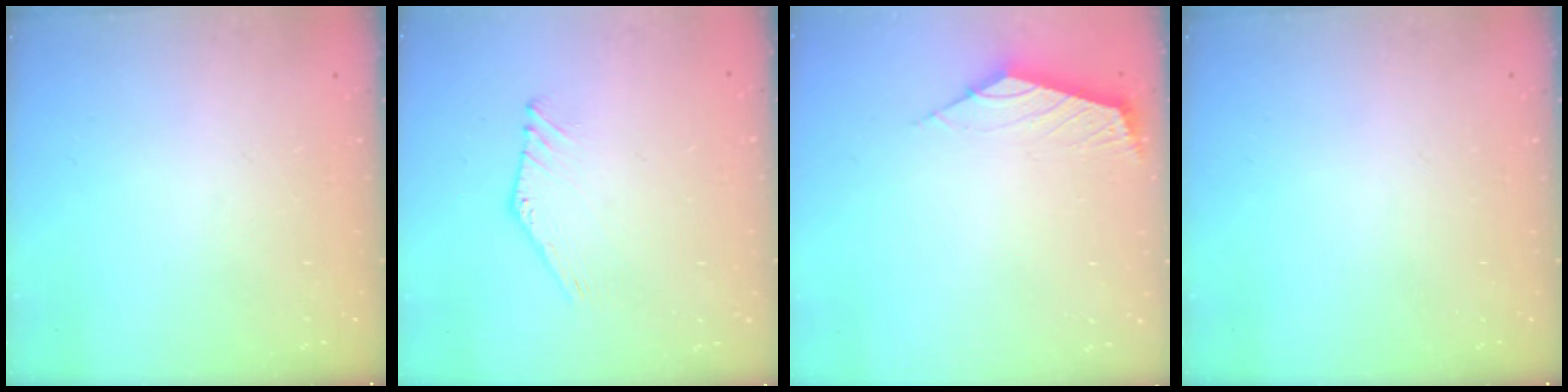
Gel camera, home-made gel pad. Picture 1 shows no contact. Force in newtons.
{"total": 2.3, "press": 2.3, "slide": 0.1}
{"total": 2.4, "press": 2.3, "slide": 0.6}
{"total": 0.0}